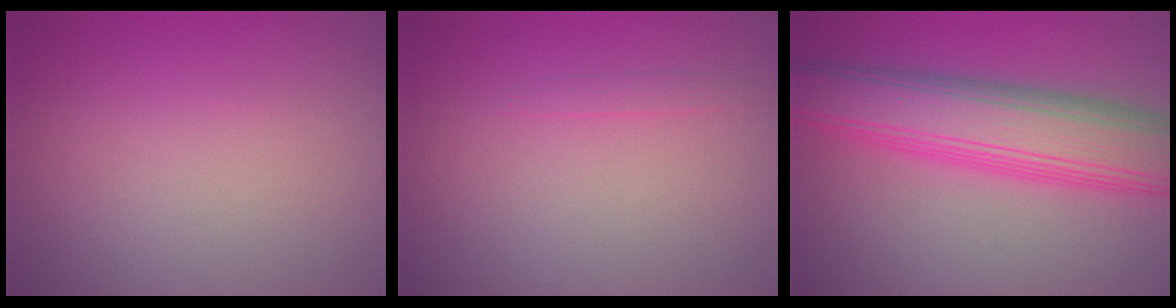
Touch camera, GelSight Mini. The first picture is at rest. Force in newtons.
{"total": 0.6, "press": 0.6, "slide": 0.1}
{"total": 8.9, "press": 8.9, "slide": 0.2}